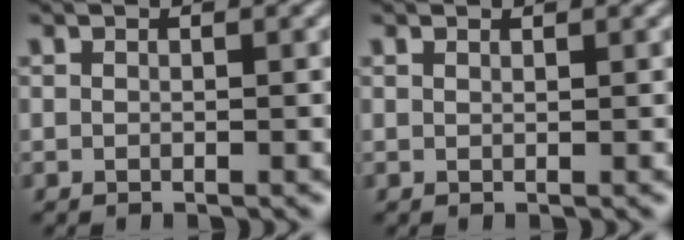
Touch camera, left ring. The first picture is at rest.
{"total": 0.6, "force": [0.6, 0.1, 0.1], "torque": [-0.004, -0.002, 0.009]}